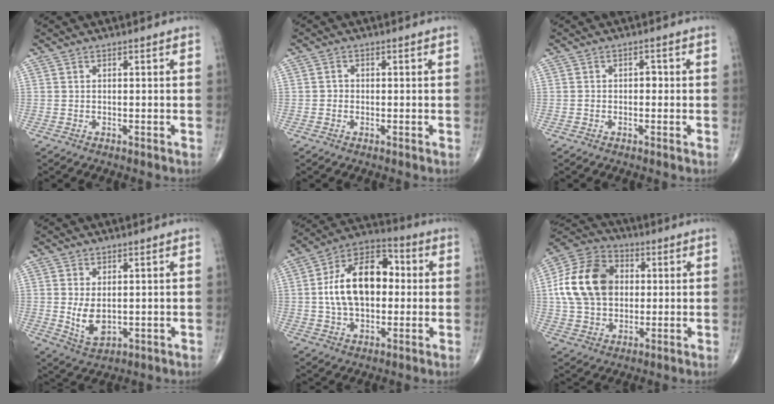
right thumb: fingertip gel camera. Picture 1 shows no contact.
{"total": 1.2, "force": [-0.2, 1.1, 0.4], "torque": [0.000, 0.004, -0.007]}
{"total": 1.4, "force": [-0.1, 1.0, 1.0], "torque": [-0.005, 0.006, -0.007]}
{"total": 5.9, "force": [0.2, 3.5, 4.7], "torque": [-0.078, -0.015, 0.018]}
{"total": 17.4, "force": [1.1, 10.7, 13.6], "torque": [-0.209, 0.030, 0.011]}
{"total": 17.1, "force": [2.1, 12.7, 11.3], "torque": [-0.192, 0.018, 0.033]}